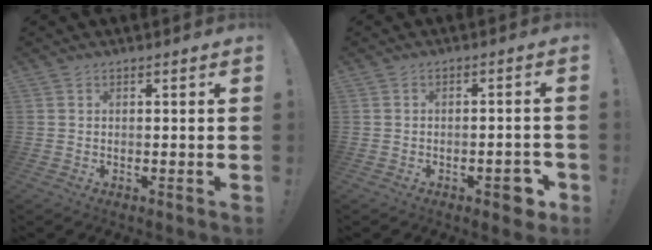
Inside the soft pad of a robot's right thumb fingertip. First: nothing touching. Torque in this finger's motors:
{"motor_torque": [0.27, -0.11, 0.78, -0.70, 0.00]}